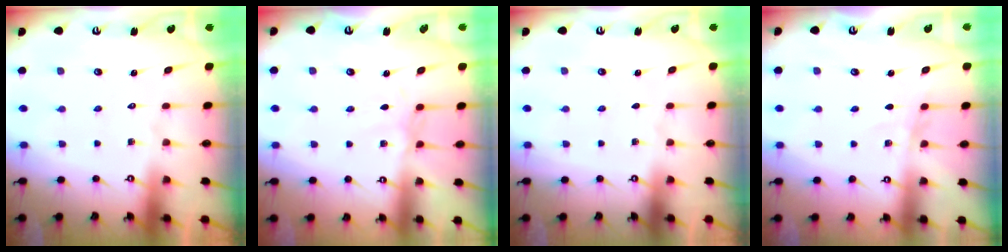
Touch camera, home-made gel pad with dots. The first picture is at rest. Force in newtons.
{"total": 1.7, "press": 1.6, "slide": 0.4}
{"total": 0.0}
{"total": 2.9, "press": 2.9, "slide": 0.4}